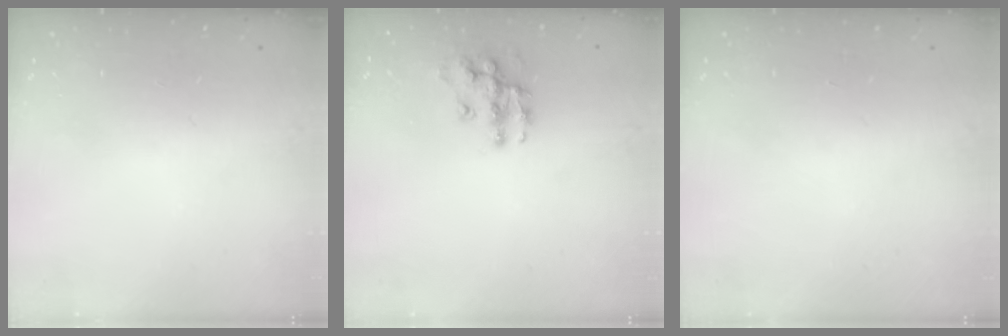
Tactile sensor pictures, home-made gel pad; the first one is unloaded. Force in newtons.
{"total": 10.9, "press": 10.9, "slide": 0.8}
{"total": 0.0}